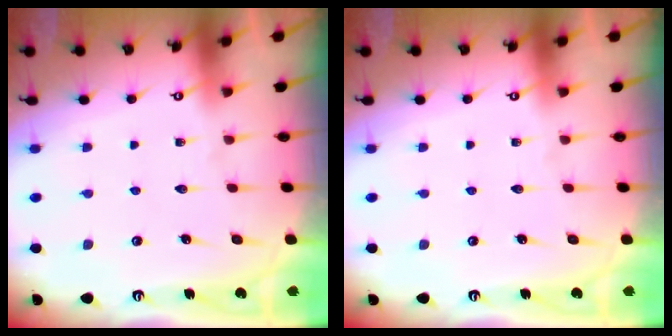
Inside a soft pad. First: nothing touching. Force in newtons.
{"total": 0.0}